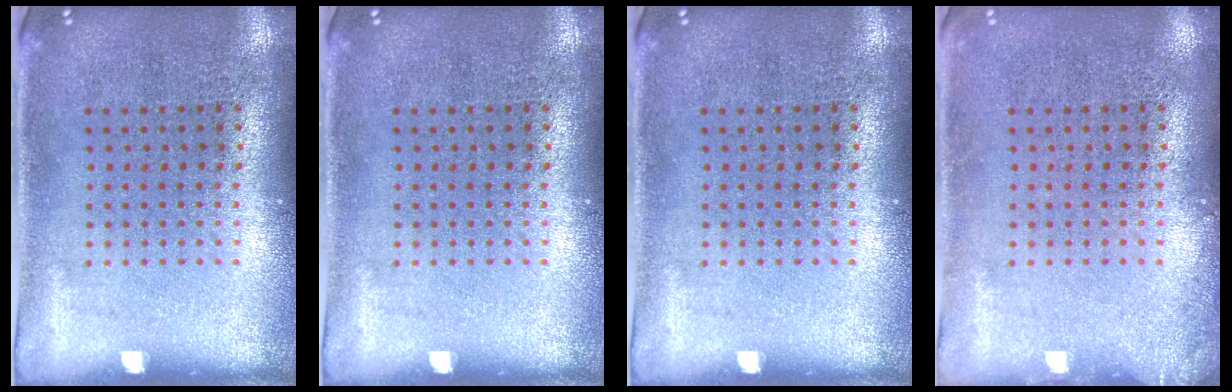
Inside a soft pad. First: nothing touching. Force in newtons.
{"total": 0.0}
{"total": 0.0}
{"total": 0.9, "press": 0.9, "slide": 0.1}